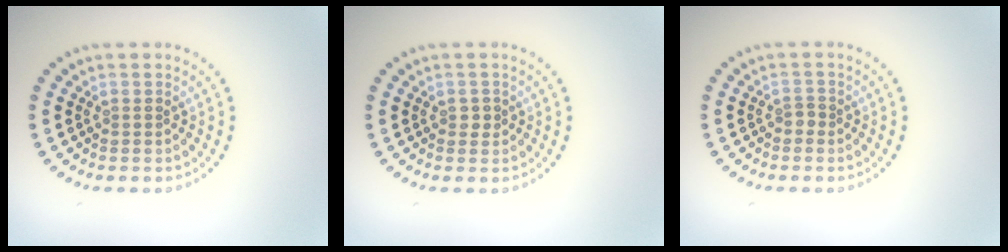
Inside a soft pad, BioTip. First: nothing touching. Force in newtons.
{"total": 0.9, "press": 0.9, "slide": 0.1}
{"total": 0.8, "press": 0.5, "slide": 0.7}